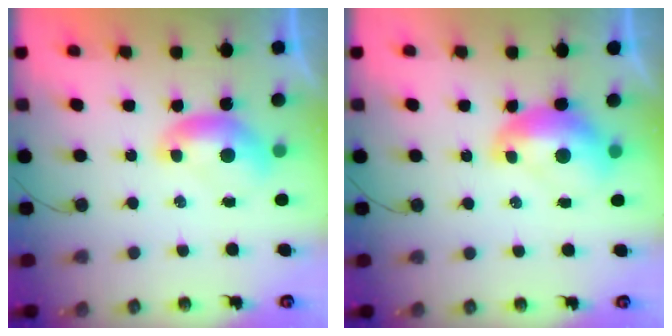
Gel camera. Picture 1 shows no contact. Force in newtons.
{"total": 2.4, "press": 2.3, "slide": 0.7}